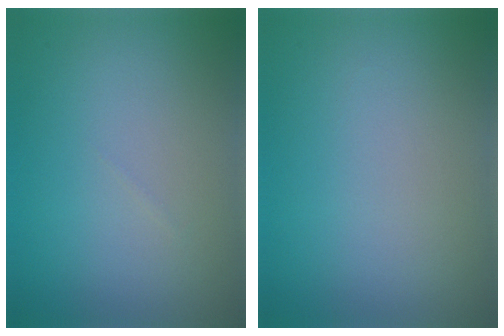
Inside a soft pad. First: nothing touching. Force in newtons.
{"total": 0.0}